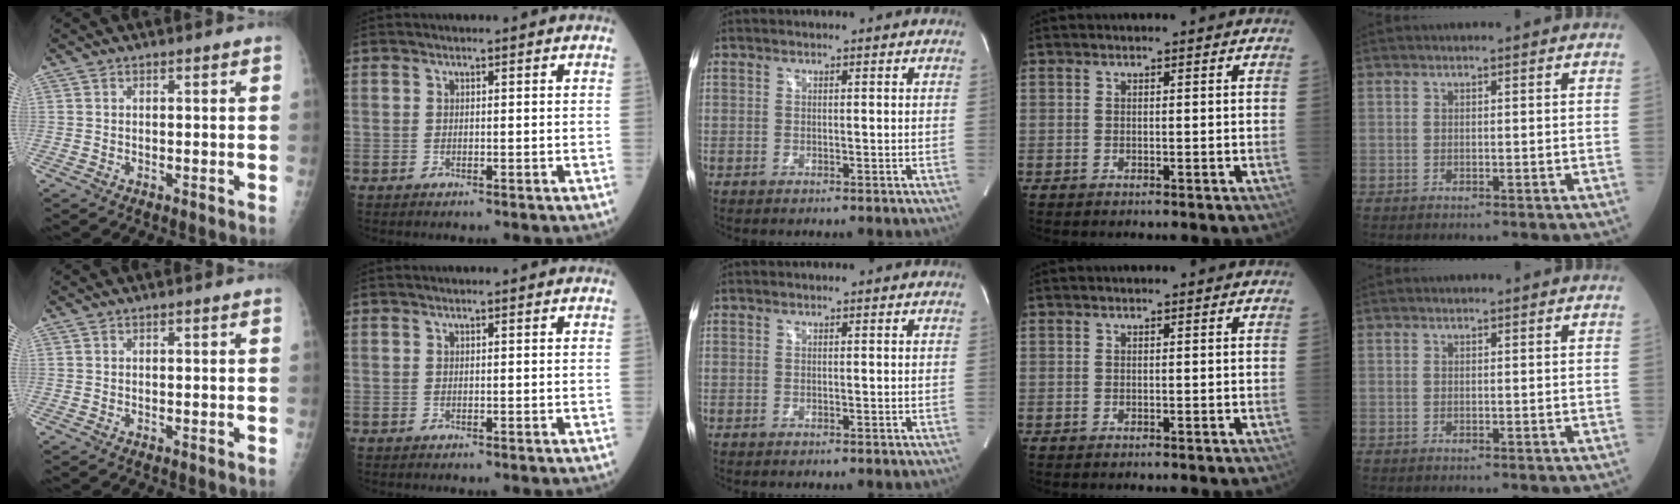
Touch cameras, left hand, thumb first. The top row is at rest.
{}